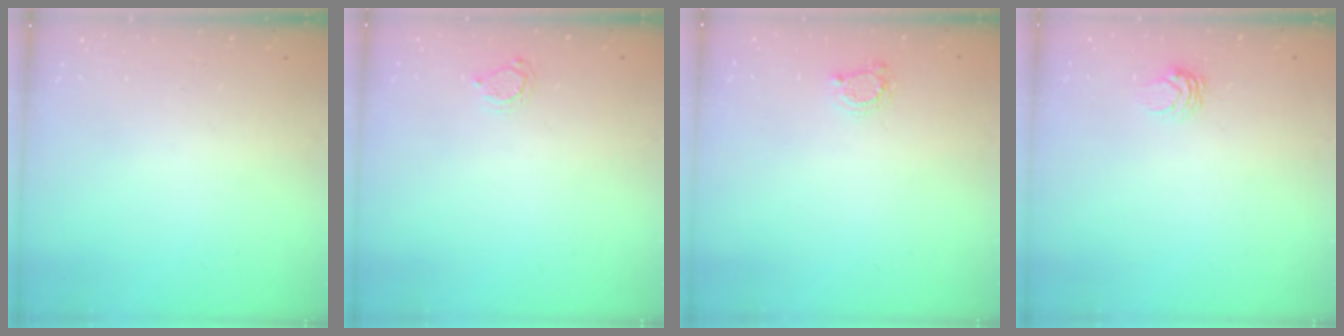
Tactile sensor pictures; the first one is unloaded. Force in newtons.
{"total": 3.4, "press": 3.4, "slide": 0.3}
{"total": 3.8, "press": 3.7, "slide": 0.4}
{"total": 4.9, "press": 4.9, "slide": 0.4}